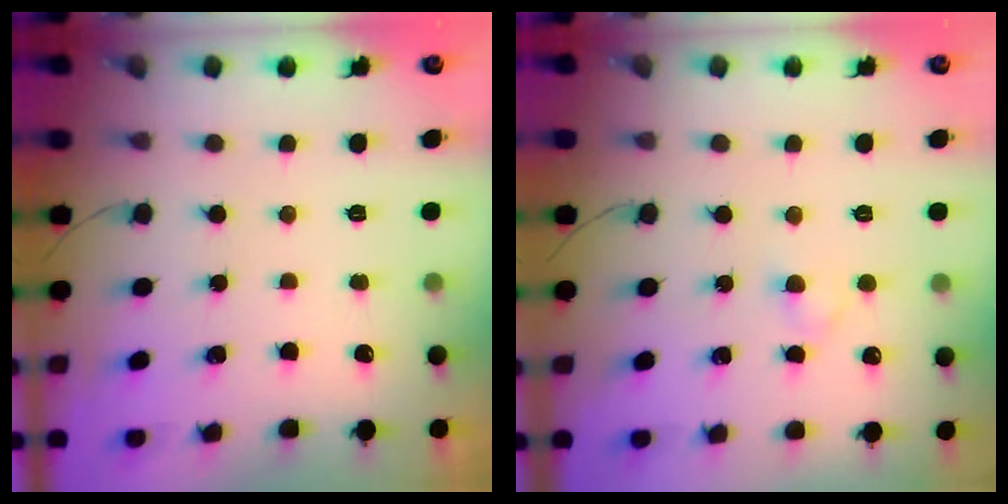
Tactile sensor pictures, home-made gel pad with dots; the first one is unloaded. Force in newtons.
{"total": 2.2, "press": 2.0, "slide": 1.1}